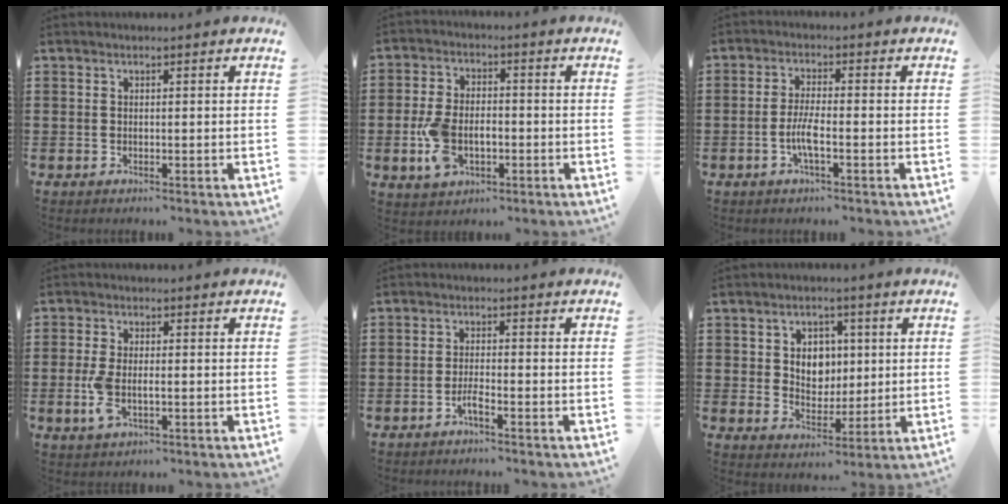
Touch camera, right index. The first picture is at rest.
{"total": 6.7, "force": [-1.7, 4.1, 5.0], "torque": [-0.123, 0.000, -0.036]}
{"total": 4.1, "force": [-1.5, 0.7, 3.8], "torque": [-0.086, -0.006, -0.035]}
{"total": 4.0, "force": [-0.9, 1.9, 3.4], "torque": [-0.089, -0.009, -0.021]}
{"total": 2.1, "force": [-1.4, 0.2, 1.6], "torque": [-0.037, -0.004, -0.028]}
{"total": 5.3, "force": [1.2, 4.5, 2.5], "torque": [-0.051, 0.010, 0.014]}